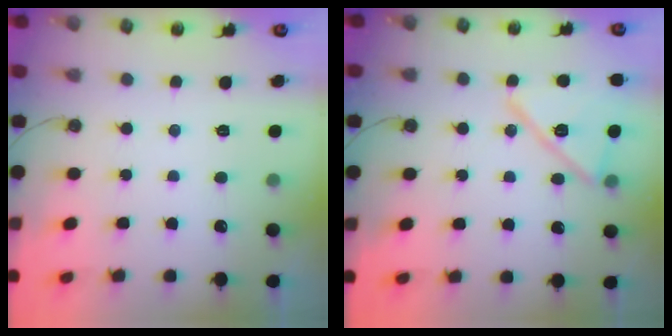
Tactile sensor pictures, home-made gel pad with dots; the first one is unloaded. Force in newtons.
{"total": 15.1, "press": 15.1, "slide": 0.1}